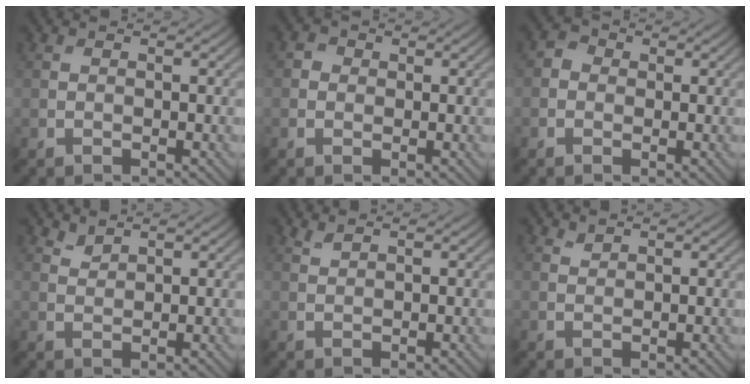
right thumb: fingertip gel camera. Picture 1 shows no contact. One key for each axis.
{"total": 1.3, "fx": 0.1, "fy": 1.2, "fz": 0.4, "tx": -0.006, "ty": -0.001, "tz": -0.005}
{"total": 1.7, "fx": -0.1, "fy": 1.6, "fz": 0.8, "tx": -0.013, "ty": 0.001, "tz": -0.012}
{"total": 1.4, "fx": 1.4, "fy": 0.3, "fz": 0.4, "tx": -0.015, "ty": -0.002, "tz": 0.033}
{"total": 1.0, "fx": 0.9, "fy": 0.0, "fz": 0.4, "tx": -0.011, "ty": 0.004, "tz": 0.020}
{"total": 0.8, "fx": 0.8, "fy": 0.1, "fz": 0.2, "tx": -0.004, "ty": 0.000, "tz": 0.019}